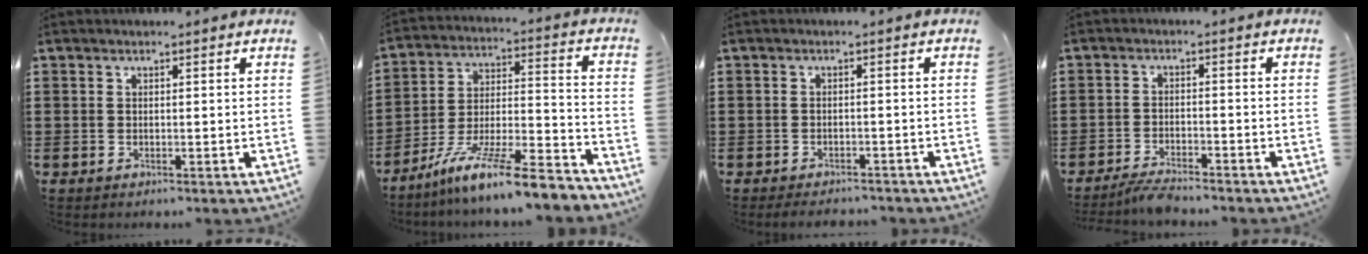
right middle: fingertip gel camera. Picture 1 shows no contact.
{"total": 12.5, "force": [-10.3, 0.5, 7.1], "torque": [-0.116, 0.019, -0.193]}
{"total": 1.6, "force": [-1.6, 0.1, 0.3], "torque": [-0.011, -0.002, -0.031]}
{"total": 3.1, "force": [-3.0, 0.1, 0.7], "torque": [-0.015, 0.002, -0.060]}